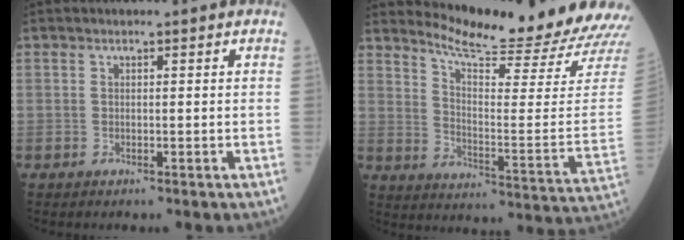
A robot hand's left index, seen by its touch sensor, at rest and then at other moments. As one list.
[{"total": 18.7, "force": [18.0, -1.3, 4.9], "torque": [-0.093, -0.122, 0.235]}]